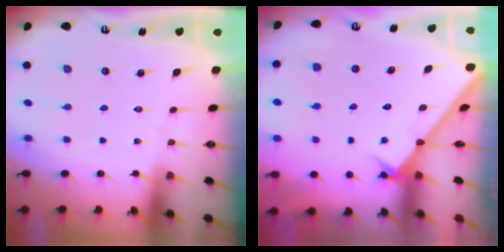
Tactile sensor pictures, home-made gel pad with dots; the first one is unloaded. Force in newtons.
{"total": 2.2, "press": 2.2, "slide": 0.2}